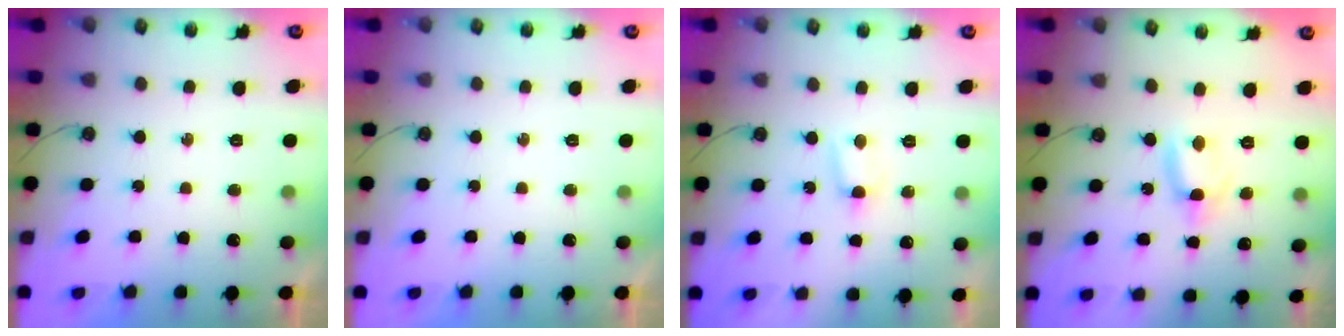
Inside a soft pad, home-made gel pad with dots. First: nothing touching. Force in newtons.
{"total": 0.0}
{"total": 3.7, "press": 3.7, "slide": 0.4}
{"total": 2.8, "press": 2.8, "slide": 0.2}